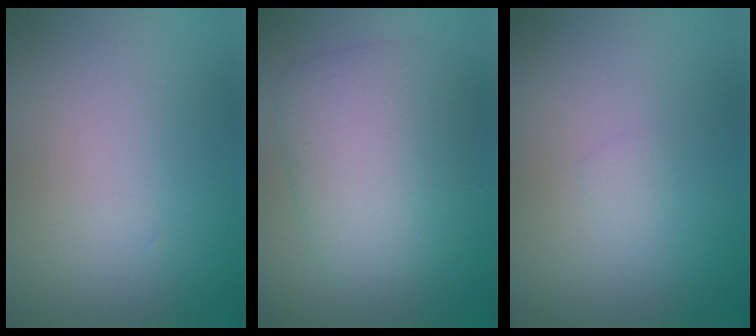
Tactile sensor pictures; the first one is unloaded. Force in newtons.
{"total": 5.4, "press": 5.4, "slide": 0.0}
{"total": 0.5, "press": 0.5, "slide": 0.0}